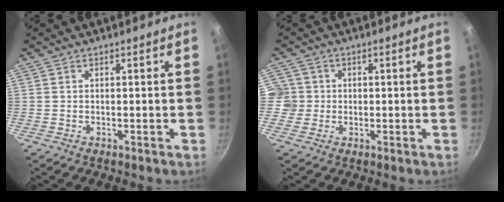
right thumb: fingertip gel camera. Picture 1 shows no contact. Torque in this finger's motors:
{"motor_torque": [0.38, 0.53, -0.10, 0.33, 0.01]}